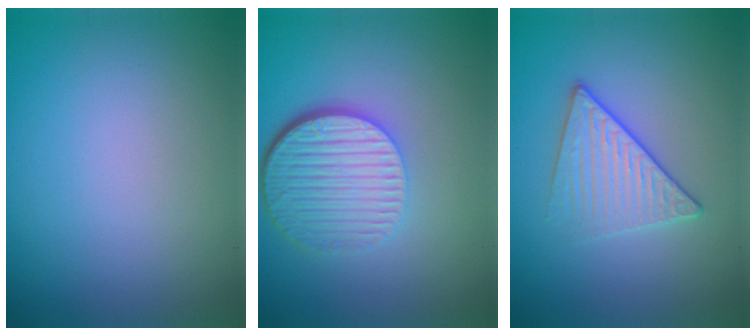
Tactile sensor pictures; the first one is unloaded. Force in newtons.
{"total": 6.1, "press": 4.2, "slide": 4.3}
{"total": 2.7, "press": 2.4, "slide": 1.2}